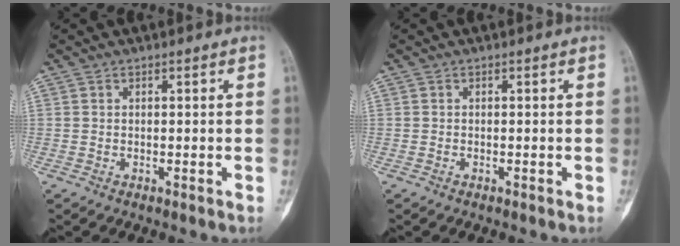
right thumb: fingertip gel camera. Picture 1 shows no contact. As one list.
[{"total": 0.0}]